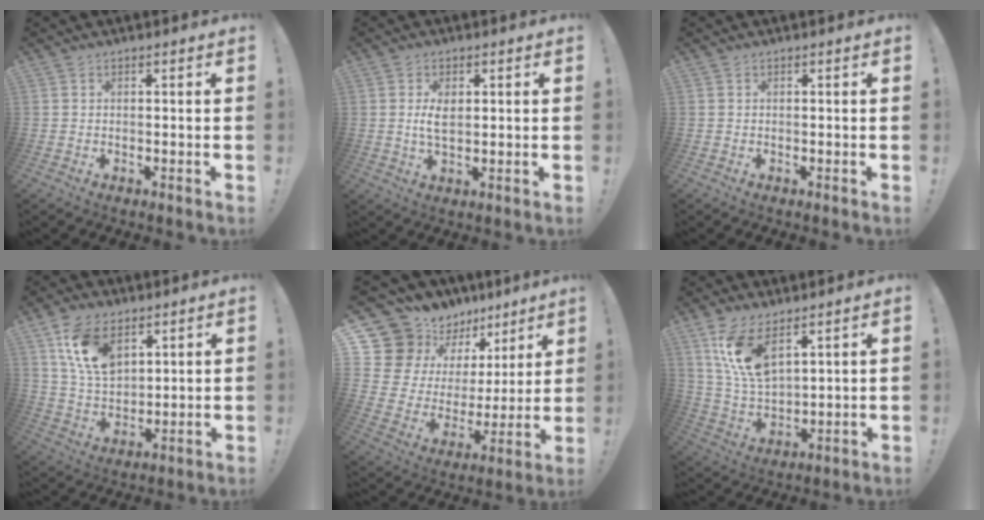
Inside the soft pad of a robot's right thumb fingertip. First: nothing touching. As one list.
[{"total": 4.6, "force": [0.6, 2.2, 4.0], "torque": [-0.078, -0.008, 0.005]}, {"total": 0.0}, {"total": 13.5, "force": [7.1, 8.3, 8.0], "torque": [-0.153, -0.021, 0.139]}, {"total": 14.7, "force": [11.7, 8.1, 3.8], "torque": [-0.071, -0.101, 0.232]}, {"total": 12.6, "force": [7.8, 5.7, 8.1], "torque": [-0.179, -0.036, 0.148]}]